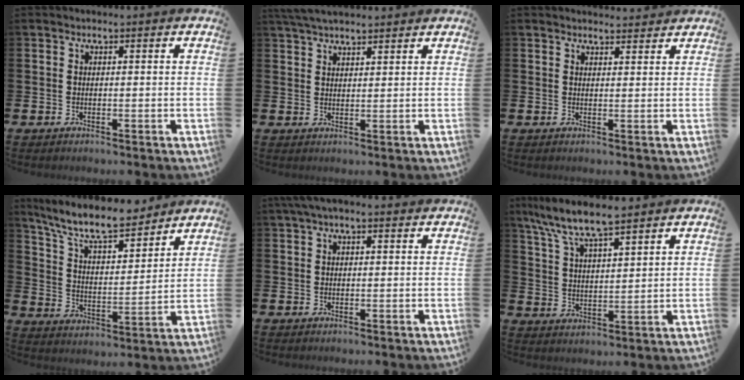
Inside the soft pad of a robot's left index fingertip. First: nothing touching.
{"total": 4.2, "force": [3.8, 0.8, 1.5], "torque": [-0.037, -0.008, 0.071]}
{"total": 2.0, "force": [2.0, 0.2, -0.1], "torque": [0.005, -0.011, 0.036]}
{"total": 10.1, "force": [8.9, 2.4, 4.0], "torque": [-0.113, -0.050, 0.157]}
{"total": 2.0, "force": [1.2, 0.7, 1.5], "torque": [-0.031, 0.008, 0.020]}
{"total": 7.7, "force": [6.9, 1.2, 3.3], "torque": [-0.096, -0.025, 0.123]}